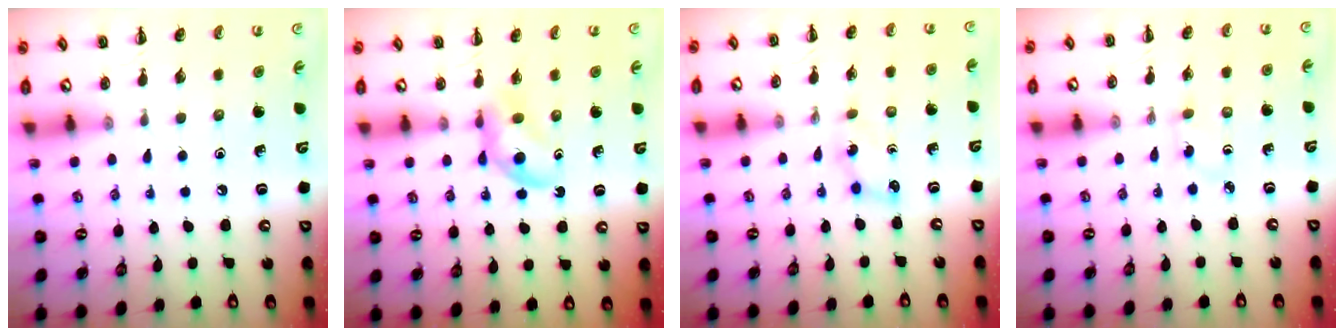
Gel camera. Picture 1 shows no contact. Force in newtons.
{"total": 4.4, "press": 4.1, "slide": 1.6}
{"total": 3.6, "press": 3.5, "slide": 1.1}
{"total": 2.4, "press": 2.2, "slide": 0.9}